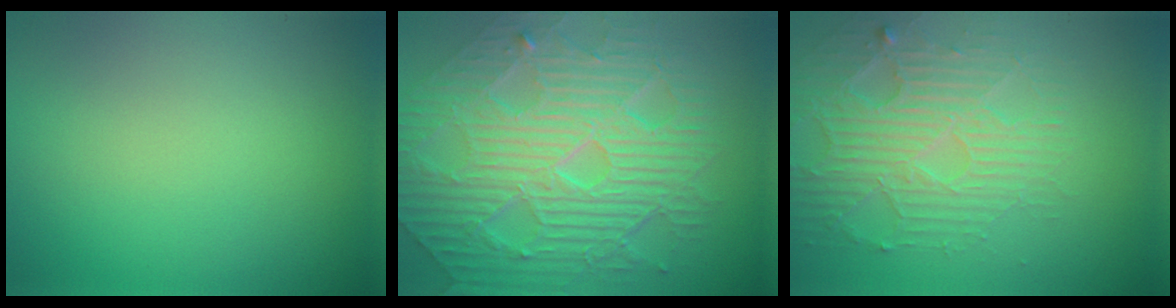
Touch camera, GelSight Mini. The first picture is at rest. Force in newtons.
{"total": 11.5, "press": 7.6, "slide": 8.6}
{"total": 4.9, "press": 4.2, "slide": 2.5}